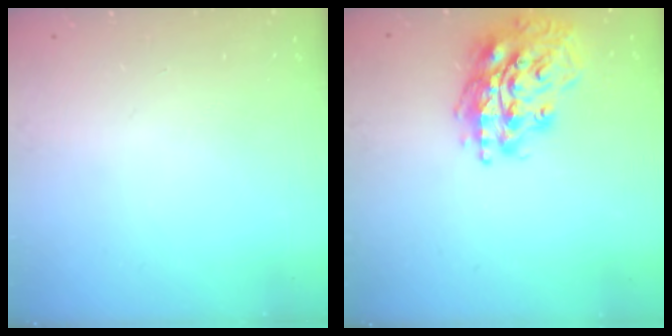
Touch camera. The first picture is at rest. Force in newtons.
{"total": 18.0, "press": 17.9, "slide": 2.1}